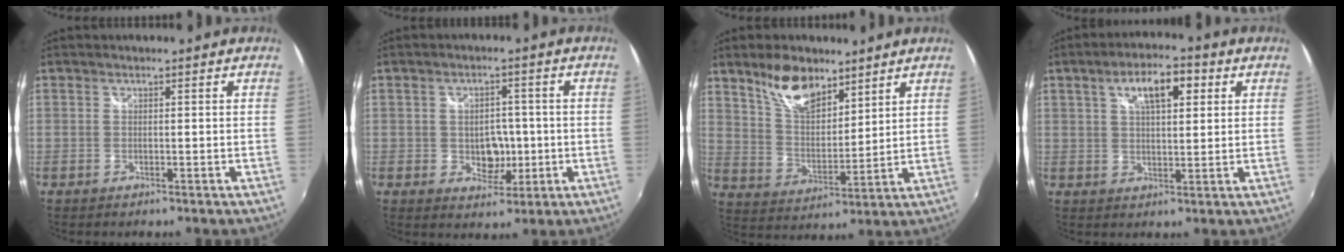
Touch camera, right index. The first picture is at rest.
{"total": 5.8, "force": [-0.8, 4.4, 3.8], "torque": [-0.062, -0.002, -0.003]}
{"total": 11.4, "force": [8.0, 5.3, 6.1], "torque": [-0.106, 0.008, 0.153]}
{"total": 8.6, "force": [3.5, 3.6, 7.1], "torque": [-0.116, 0.022, 0.057]}